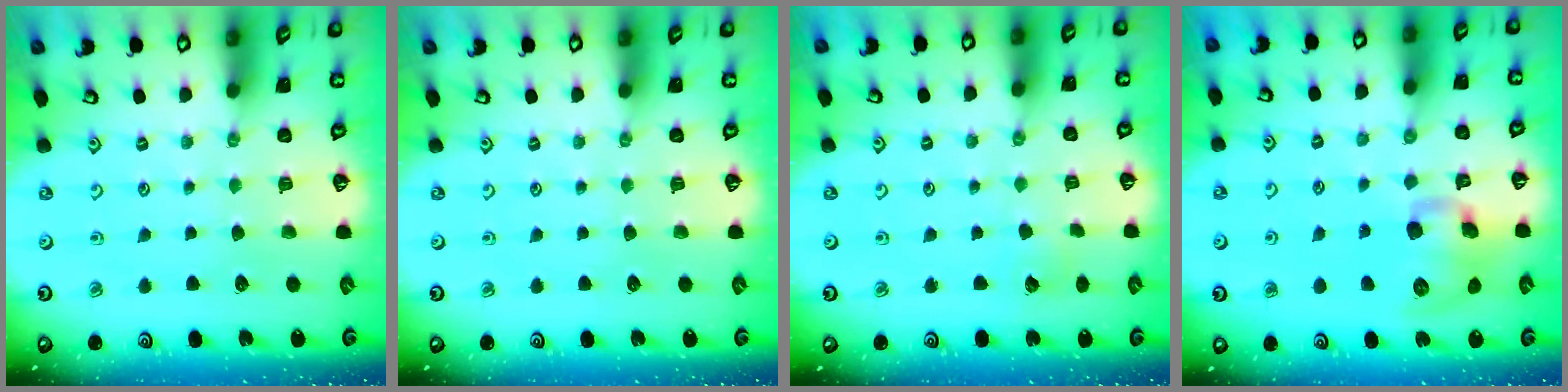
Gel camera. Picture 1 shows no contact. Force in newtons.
{"total": 0.0}
{"total": 3.3, "press": 3.3, "slide": 0.3}
{"total": 12.3, "press": 12.1, "slide": 2.0}